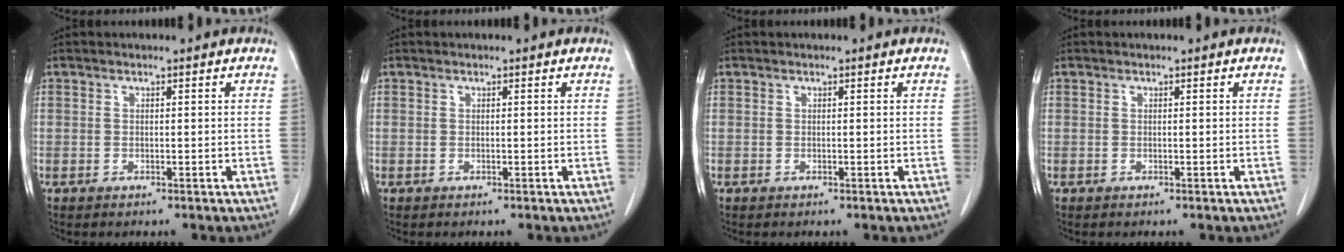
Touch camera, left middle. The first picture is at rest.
{"total": 0.0}
{"total": 0.0}
{"total": 0.0}